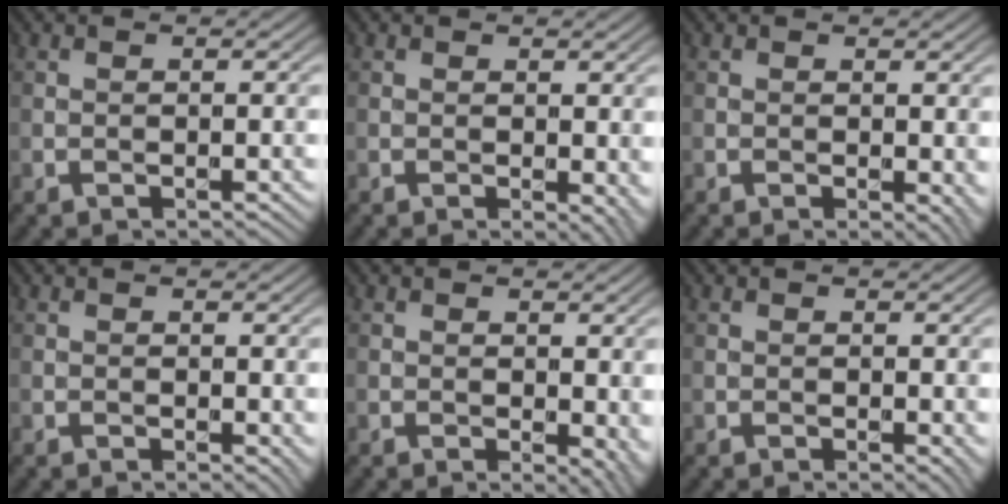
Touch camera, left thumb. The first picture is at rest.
{"total": 2.6, "force": [-0.1, 1.4, 2.2], "torque": [-0.022, -0.006, 0.000]}
{"total": 2.1, "force": [0.0, 1.2, 1.7], "torque": [-0.016, -0.008, 0.002]}
{"total": 1.3, "force": [0.0, 0.8, 1.1], "torque": [-0.010, -0.006, 0.002]}
{"total": 3.8, "force": [-0.2, 2.2, 3.1], "torque": [-0.033, -0.010, 0.000]}
{"total": 1.4, "force": [-0.1, 0.7, 1.2], "torque": [-0.011, -0.007, 0.000]}